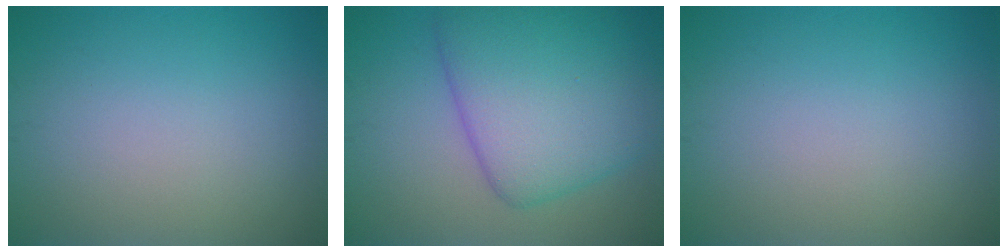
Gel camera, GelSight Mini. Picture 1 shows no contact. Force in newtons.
{"total": 8.8, "press": 8.8, "slide": 0.5}
{"total": 0.0}